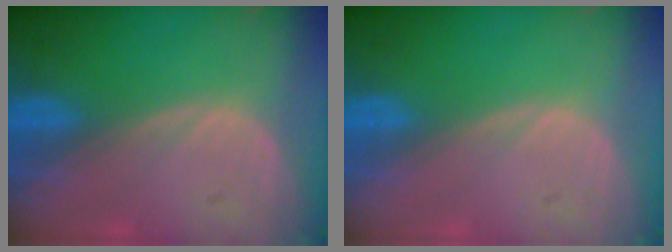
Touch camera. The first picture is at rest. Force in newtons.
{"total": 0.0}